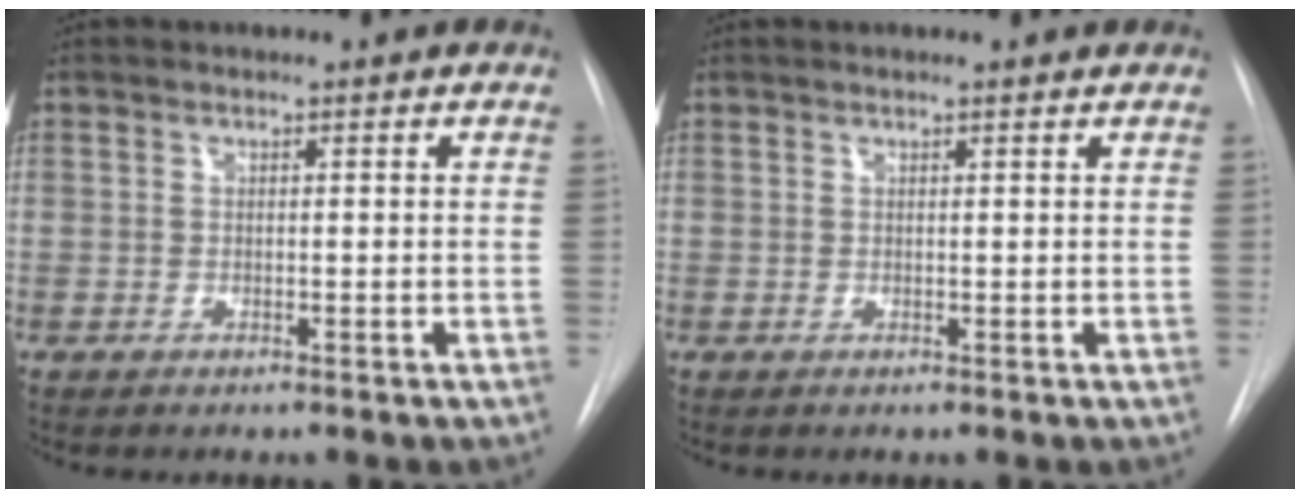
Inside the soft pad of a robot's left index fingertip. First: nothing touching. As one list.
[{"total": 2.0, "force": [1.8, 0.1, 0.8], "torque": [-0.012, 0.011, 0.020]}]